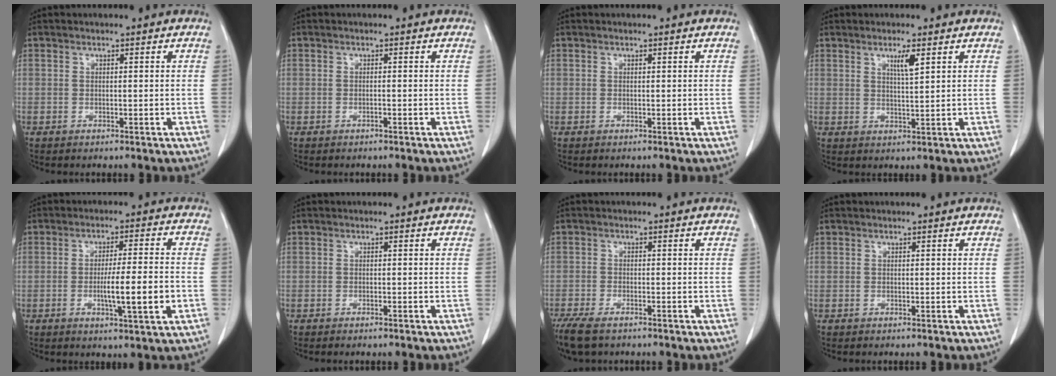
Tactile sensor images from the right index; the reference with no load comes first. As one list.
[{"total": 0.0}, {"total": 0.0}, {"total": 3.0, "force": [1.6, 0.1, 2.5], "torque": [-0.046, -0.005, 0.029]}, {"total": 8.1, "force": [-2.0, 0.2, 7.9], "torque": [-0.127, -0.006, -0.031]}, {"total": 0.9, "force": [-0.7, 0.0, 0.5], "torque": [-0.013, -0.002, -0.010]}, {"total": 6.9, "force": [-5.3, 2.3, 3.9], "torque": [-0.069, -0.015, -0.089]}, {"total": 0.0}]